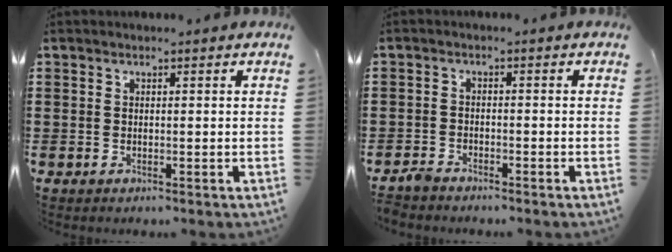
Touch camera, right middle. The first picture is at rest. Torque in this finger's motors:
{"motor_torque": [0.85, 1.19, -0.06, -0.01]}